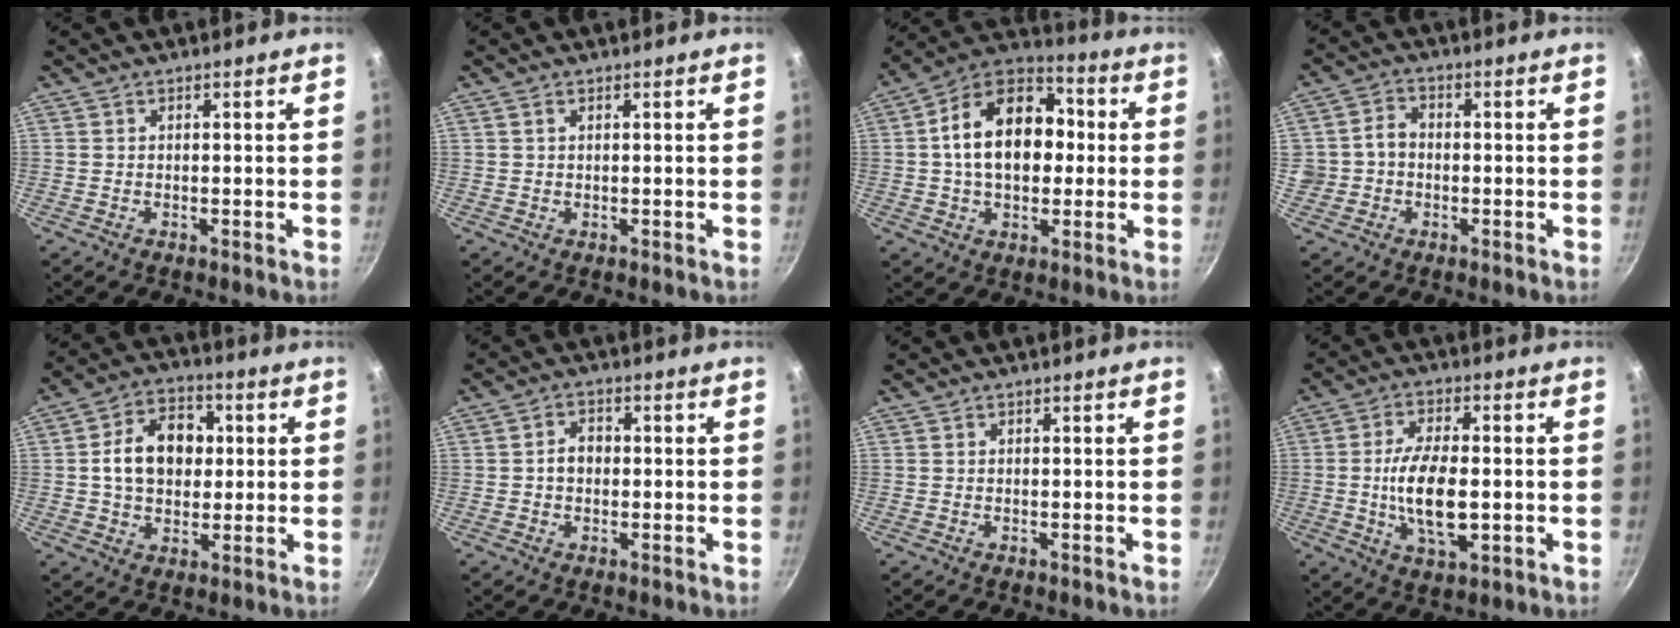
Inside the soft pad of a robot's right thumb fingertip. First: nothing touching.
{"total": 0.9, "force": [0.5, 0.4, 0.6], "torque": [-0.011, 0.002, 0.009]}
{"total": 18.3, "force": [1.2, 12.5, 13.3], "torque": [-0.184, 0.034, 0.003]}
{"total": 4.4, "force": [-0.8, 3.8, 1.9], "torque": [-0.012, 0.020, -0.019]}
{"total": 12.9, "force": [1.6, 9.5, 8.6], "torque": [-0.107, 0.015, 0.015]}
{"total": 3.6, "force": [-0.1, 2.7, 2.4], "torque": [-0.023, 0.013, -0.005]}
{"total": 0.0}
{"total": 11.9, "force": [-1.2, 5.4, 10.6], "torque": [-0.191, 0.004, -0.021]}